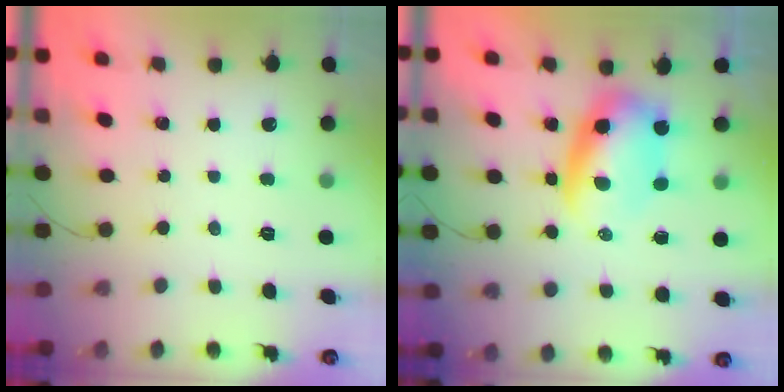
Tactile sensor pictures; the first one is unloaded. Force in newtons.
{"total": 7.3, "press": 7.0, "slide": 1.8}